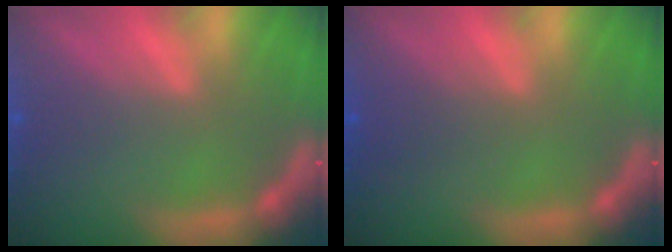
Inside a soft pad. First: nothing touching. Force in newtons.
{"total": 2.0}